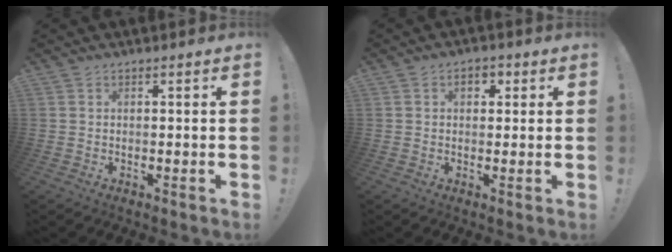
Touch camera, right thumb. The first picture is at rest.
{"total": 3.5, "force": [0.9, 2.4, 2.4], "torque": [-0.024, 0.004, 0.012]}